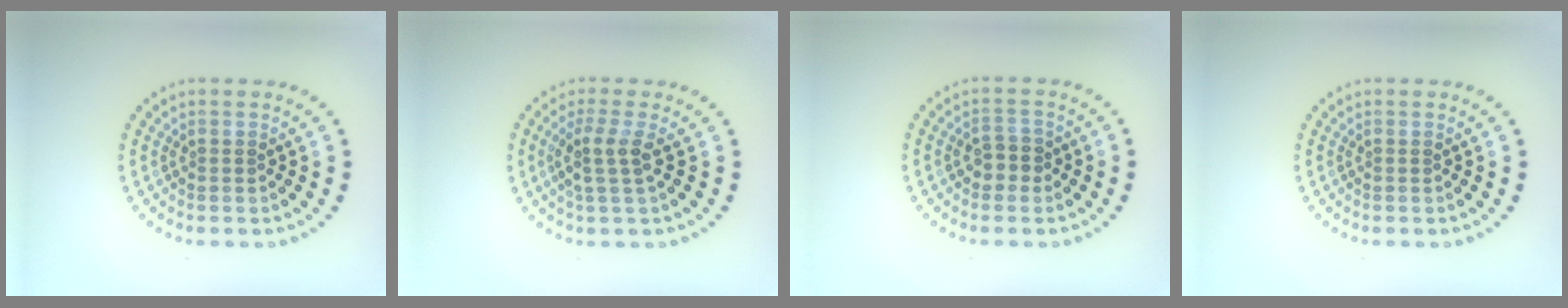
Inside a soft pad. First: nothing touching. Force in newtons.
{"total": 2.5, "press": 2.0, "slide": 1.6}
{"total": 1.9, "press": 1.8, "slide": 0.5}
{"total": 0.0}